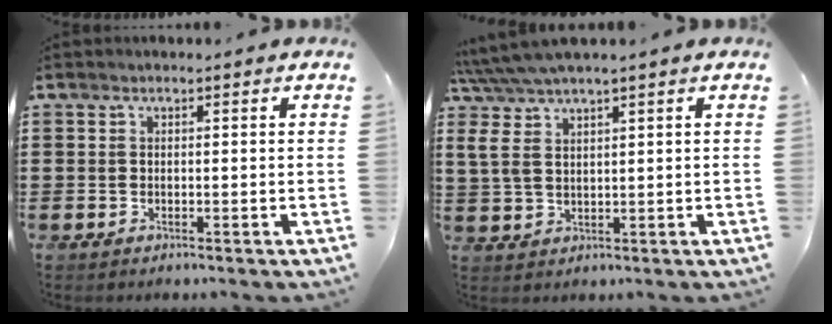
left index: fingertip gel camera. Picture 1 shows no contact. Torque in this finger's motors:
{"motor_torque": [1.00, -1.14, 0.86, 0.21]}